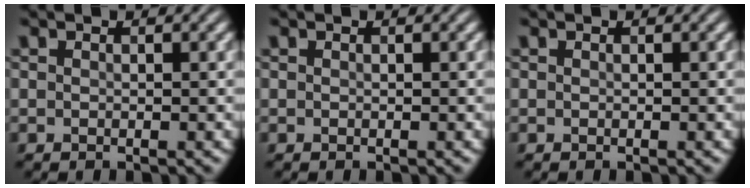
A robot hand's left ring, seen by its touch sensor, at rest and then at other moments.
{"total": 0.0}
{"total": 0.0}